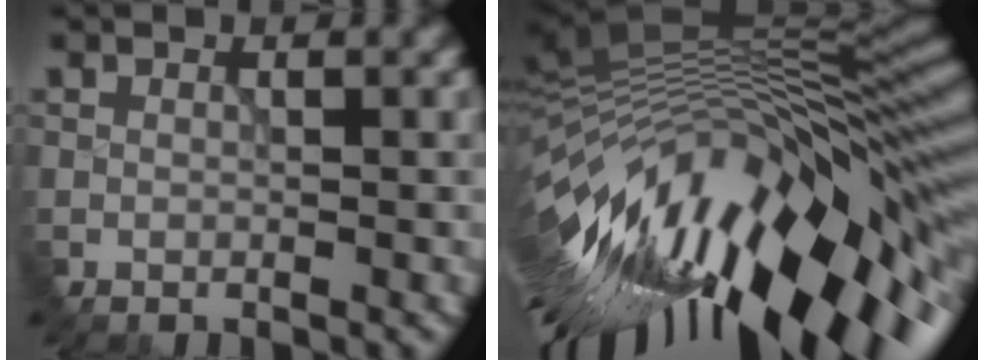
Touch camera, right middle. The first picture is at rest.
{"total": 17.5, "force": [-5.9, 6.5, 15.1], "torque": [-0.247, -0.010, -0.095]}